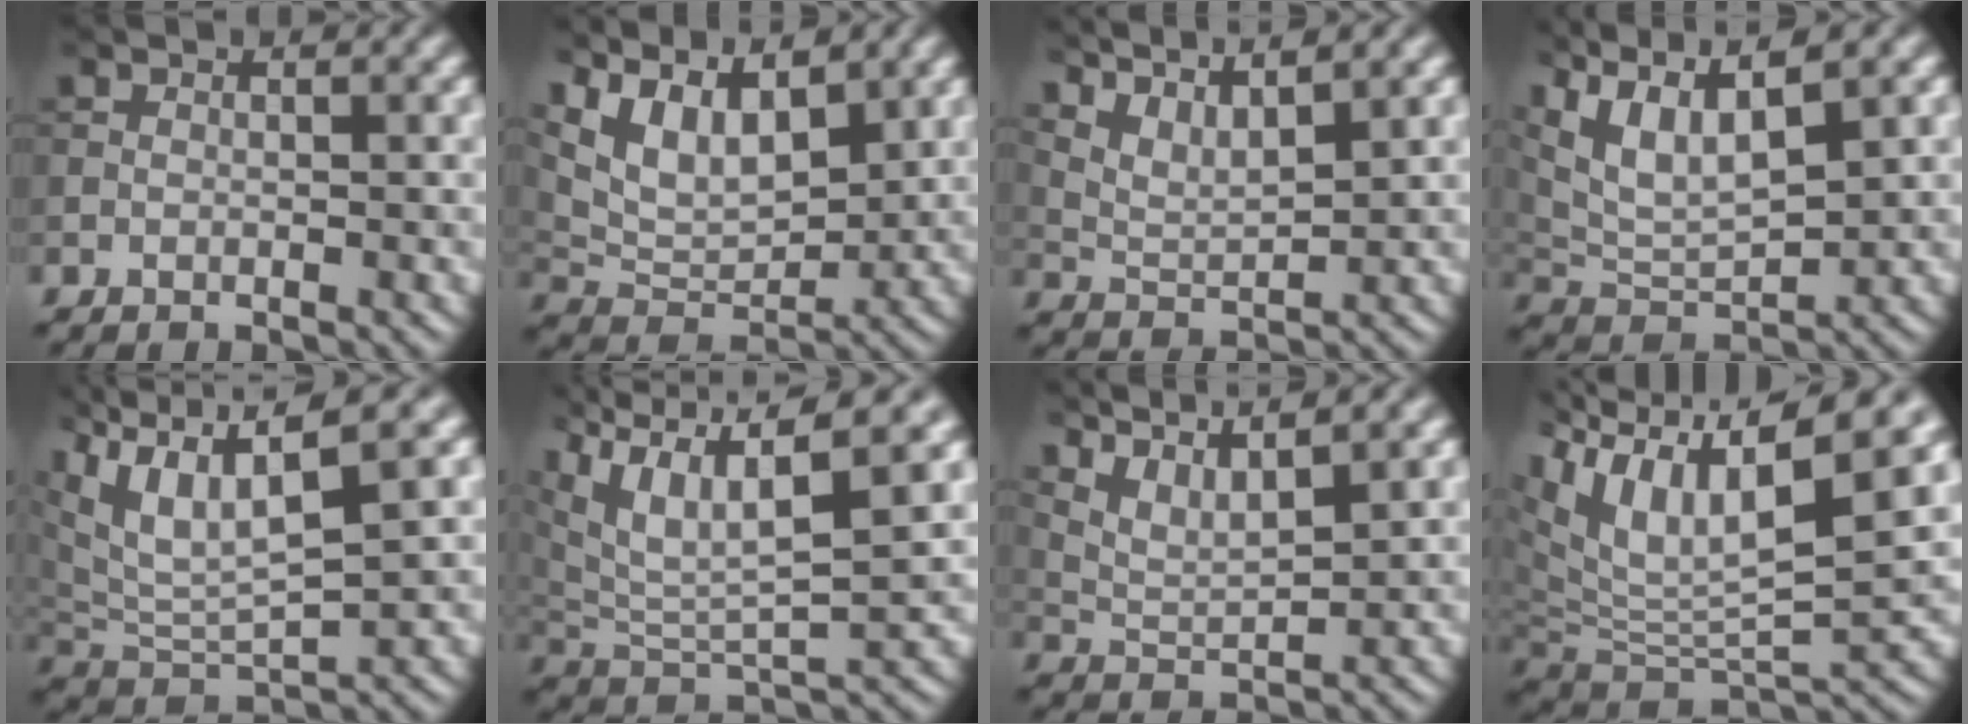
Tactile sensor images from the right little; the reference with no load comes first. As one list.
[{"total": 6.9, "force": [3.9, 3.4, 4.6], "torque": [-0.085, -0.007, 0.074]}, {"total": 5.0, "force": [4.1, 1.1, 2.7], "torque": [-0.059, 0.005, 0.071]}, {"total": 8.2, "force": [4.8, 2.9, 6.0], "torque": [-0.131, 0.014, 0.089]}, {"total": 8.8, "force": [4.8, 2.7, 6.9], "torque": [-0.147, 0.011, 0.089]}, {"total": 11.2, "force": [6.5, 3.8, 8.4], "torque": [-0.177, 0.019, 0.109]}, {"total": 5.8, "force": [4.6, 1.3, 3.4], "torque": [-0.070, 0.012, 0.075]}, {"total": 12.4, "force": [4.9, 5.2, 10.2], "torque": [-0.201, 0.014, 0.088]}]